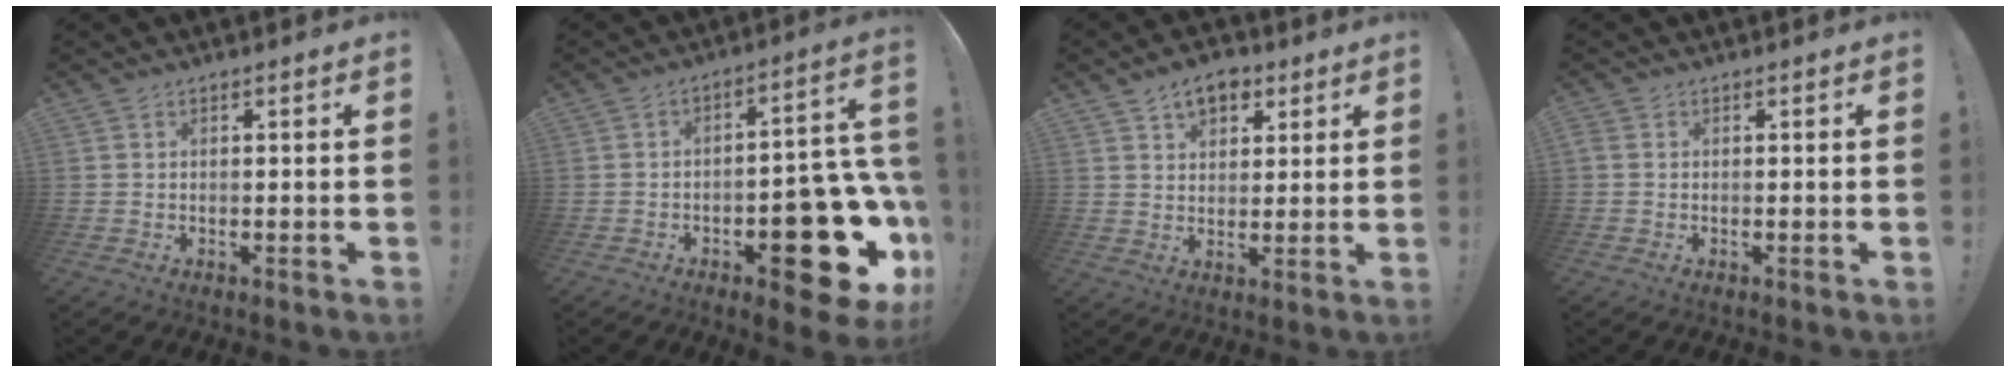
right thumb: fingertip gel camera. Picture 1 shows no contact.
{"total": 21.6, "force": [-8.7, 9.4, 17.5], "torque": [-0.177, 0.049, -0.118]}
{"total": 7.7, "force": [4.3, 5.2, 3.7], "torque": [-0.054, -0.012, 0.081]}
{"total": 0.8, "force": [-0.2, 0.7, 0.4], "torque": [-0.011, 0.003, -0.002]}